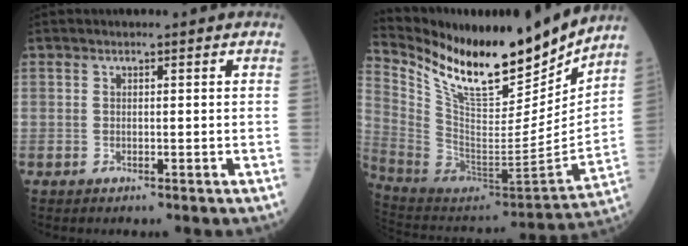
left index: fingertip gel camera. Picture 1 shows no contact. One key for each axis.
{"total": 21.5, "fx": 17.8, "fy": 4.7, "fz": 11.1, "tx": -0.205, "ty": -0.046, "tz": 0.312}